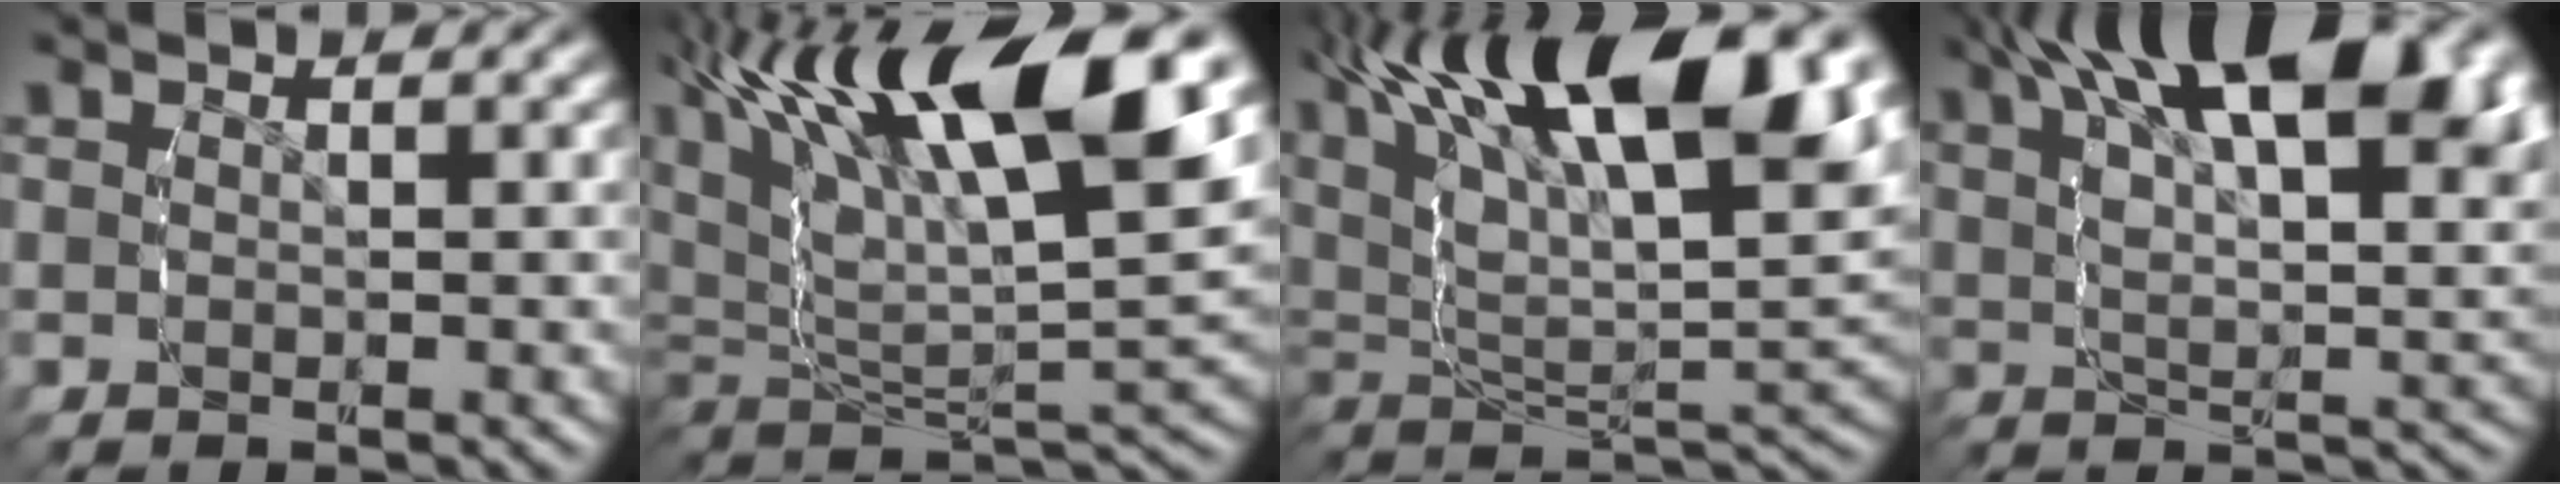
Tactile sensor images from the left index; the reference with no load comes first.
{"total": 15.5, "force": [5.6, 8.2, 11.9], "torque": [-0.224, 0.018, 0.082]}
{"total": 17.2, "force": [6.9, 8.8, 13.1], "torque": [-0.225, 0.025, 0.096]}
{"total": 13.9, "force": [6.2, 5.7, 11.1], "torque": [-0.166, 0.018, 0.087]}